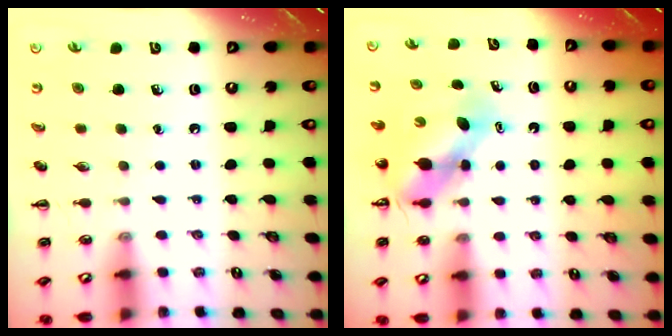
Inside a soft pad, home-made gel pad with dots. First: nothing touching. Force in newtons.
{"total": 6.2, "press": 6.1, "slide": 1.1}